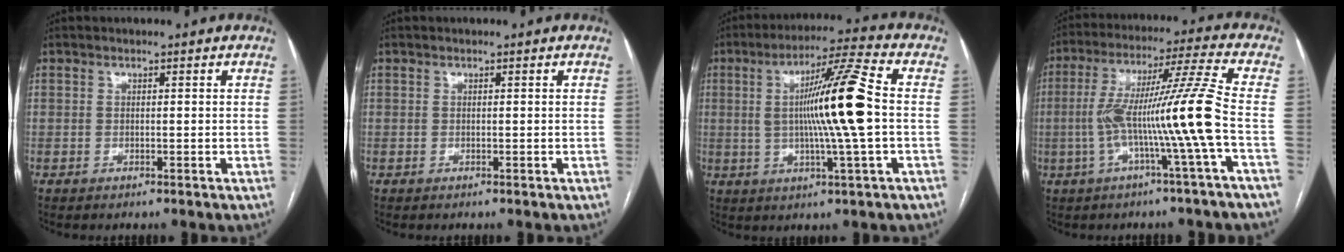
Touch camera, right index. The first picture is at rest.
{"total": 0.0}
{"total": 13.7, "force": [0.3, -0.7, 13.6], "torque": [-0.238, 0.004, 0.001]}
{"total": 13.8, "force": [-2.9, -2.5, 13.2], "torque": [-0.242, 0.015, -0.058]}